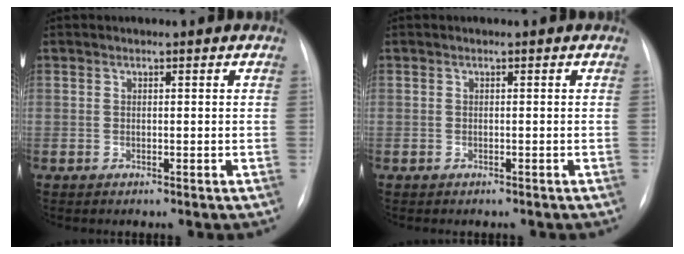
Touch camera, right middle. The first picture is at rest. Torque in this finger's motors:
{"motor_torque": [0.25, -0.54, -0.03, -0.02]}